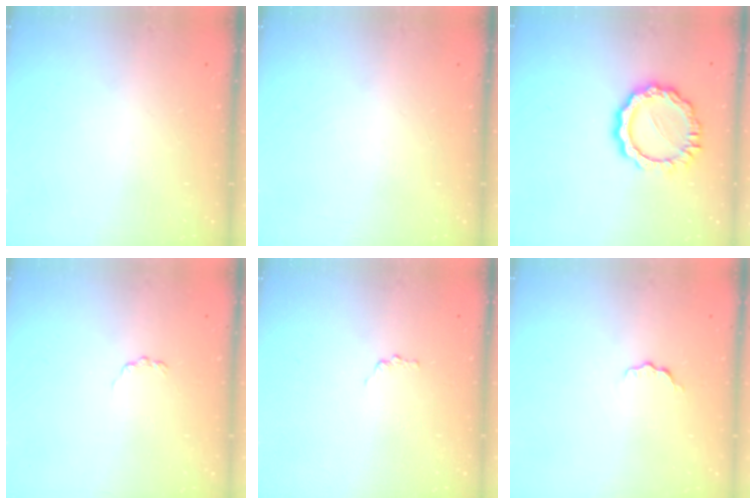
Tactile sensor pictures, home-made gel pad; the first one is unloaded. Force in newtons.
{"total": 0.0}
{"total": 11.8, "press": 11.7, "slide": 0.9}
{"total": 2.8, "press": 2.7, "slide": 0.4}
{"total": 0.8, "press": 0.8, "slide": 0.1}
{"total": 3.1, "press": 3.1, "slide": 0.2}